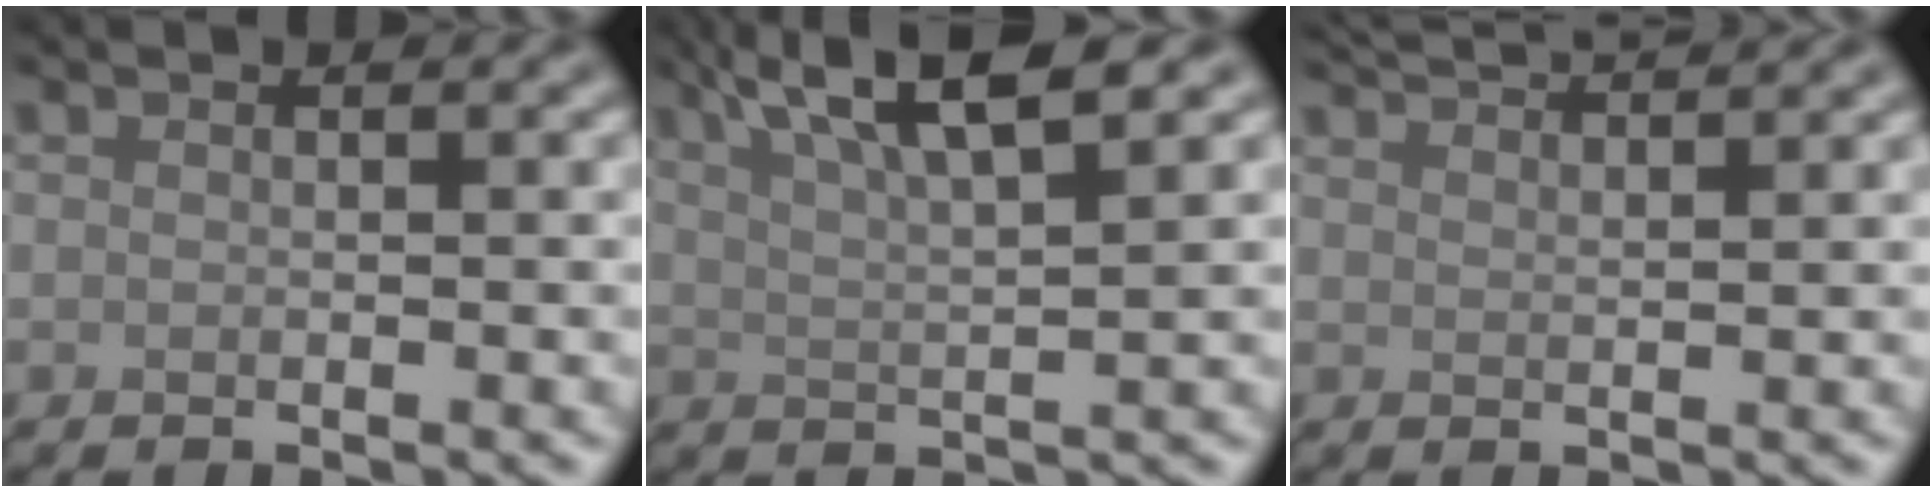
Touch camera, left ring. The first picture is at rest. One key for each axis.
{"total": 6.1, "fx": 3.5, "fy": 1.3, "fz": 4.8, "tx": -0.072, "ty": 0.018, "tz": 0.061}
{"total": 4.8, "fx": 4.3, "fy": 0.8, "fz": 2.0, "tx": -0.014, "ty": 0.022, "tz": 0.047}